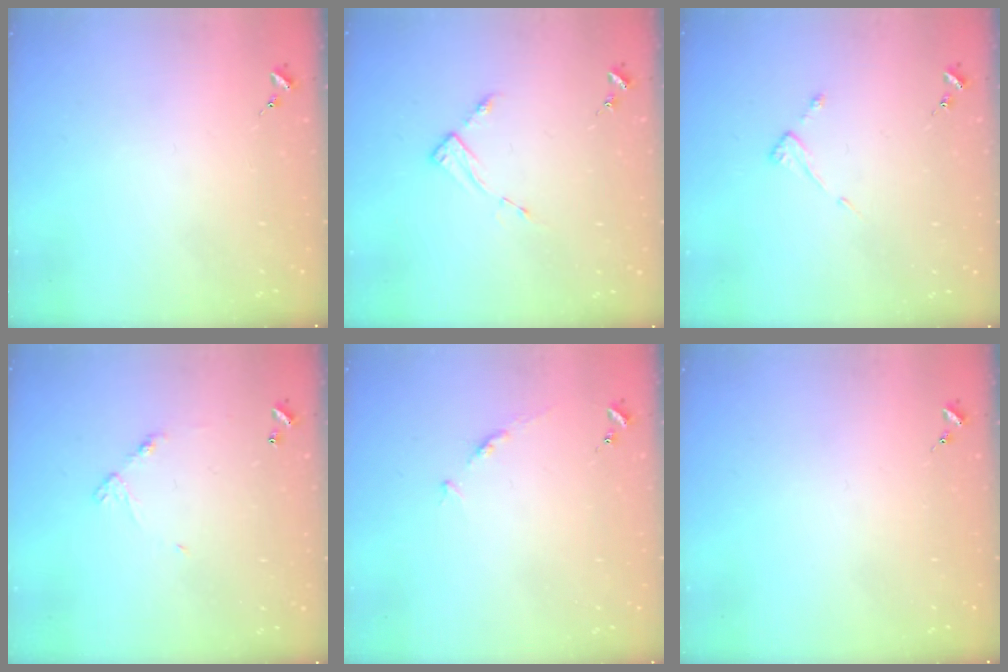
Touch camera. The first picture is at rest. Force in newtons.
{"total": 4.7, "press": 4.7, "slide": 0.6}
{"total": 3.9, "press": 3.9, "slide": 0.3}
{"total": 5.9, "press": 5.9, "slide": 0.5}
{"total": 3.8, "press": 3.8, "slide": 0.5}
{"total": 0.0}